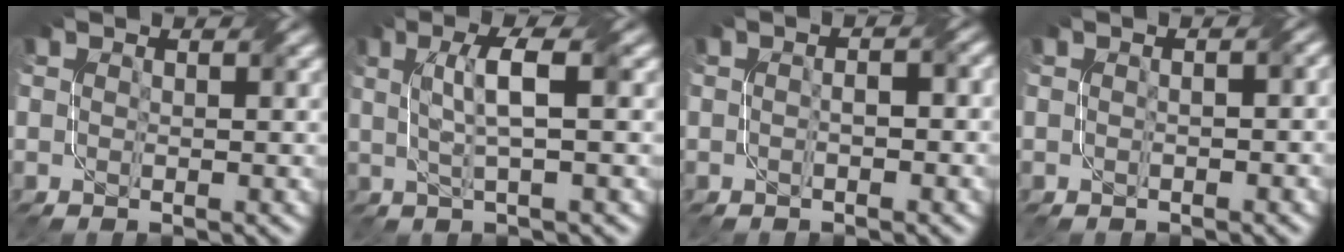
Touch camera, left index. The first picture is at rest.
{"total": 4.1, "force": [0.7, 0.7, 3.9], "torque": [-0.075, 0.006, 0.016]}
{"total": 2.0, "force": [-0.1, 0.8, 1.8], "torque": [-0.026, 0.002, -0.011]}
{"total": 1.9, "force": [0.2, 0.8, 1.7], "torque": [-0.021, 0.005, -0.002]}